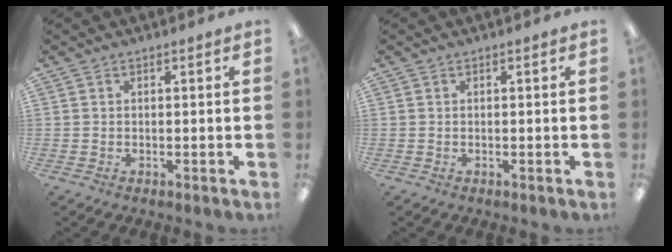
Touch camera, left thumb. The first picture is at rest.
{"total": 0.0}